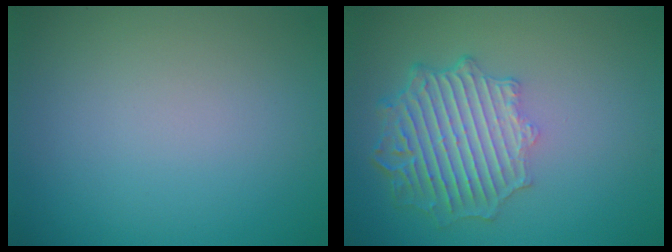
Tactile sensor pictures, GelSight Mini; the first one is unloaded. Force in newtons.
{"total": 6.5, "press": 5.0, "slide": 4.1}